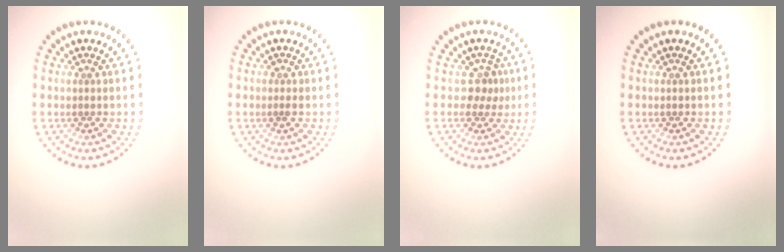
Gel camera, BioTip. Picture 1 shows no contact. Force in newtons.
{"total": 0.7, "press": 0.7, "slide": 0.2}
{"total": 1.5, "press": 1.2, "slide": 0.9}
{"total": 0.0}